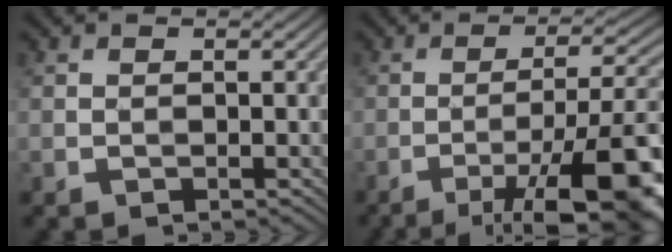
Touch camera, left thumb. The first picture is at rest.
{"total": 15.3, "force": [-7.1, 4.1, 12.9], "torque": [-0.171, 0.006, -0.100]}